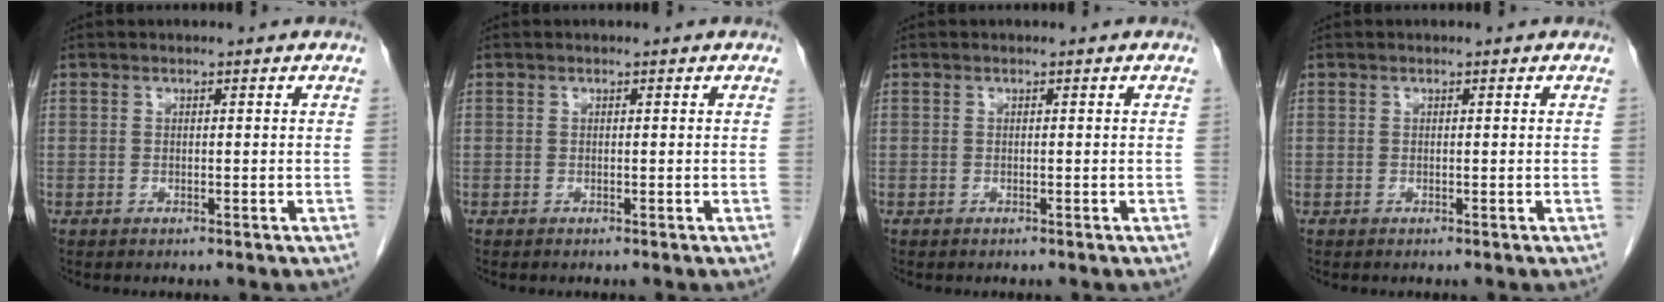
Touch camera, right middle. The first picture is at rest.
{"total": 0.0}
{"total": 0.0}
{"total": 0.0}